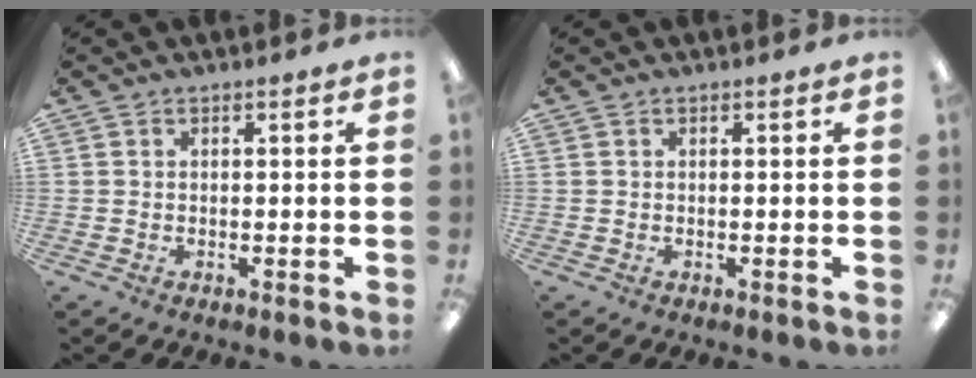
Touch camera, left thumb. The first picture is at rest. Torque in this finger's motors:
{"motor_torque": [-0.03, 0.03, 0.00, 0.00, 0.00]}